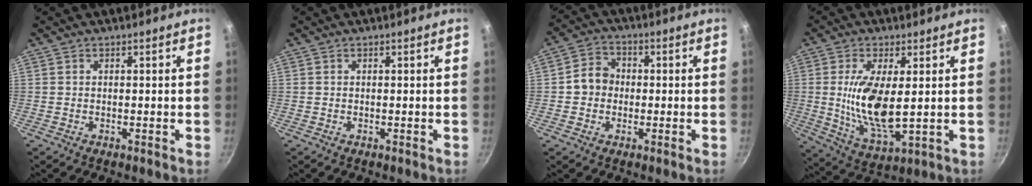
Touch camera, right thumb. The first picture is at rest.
{"total": 0.0}
{"total": 5.7, "force": [-0.3, 5.0, 2.7], "torque": [-0.015, 0.016, -0.017]}
{"total": 12.5, "force": [1.2, 5.0, 11.4], "torque": [-0.220, -0.019, 0.030]}